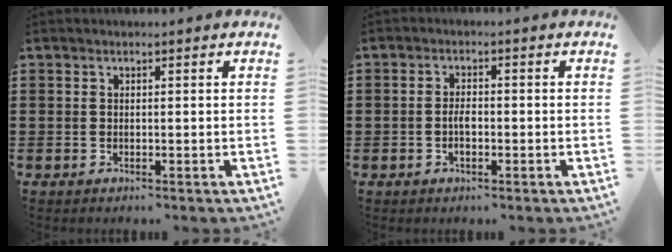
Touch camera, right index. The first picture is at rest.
{"total": 2.5, "force": [-0.7, 1.0, 2.2], "torque": [-0.050, -0.003, -0.015]}